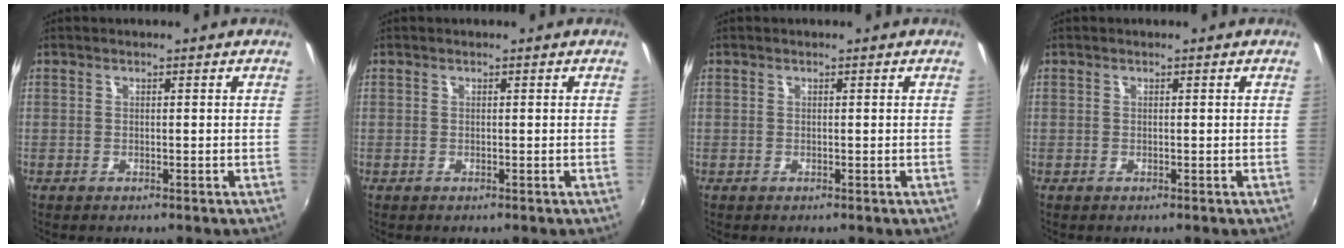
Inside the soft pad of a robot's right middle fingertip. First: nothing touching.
{"total": 0.0}
{"total": 0.0}
{"total": 0.0}